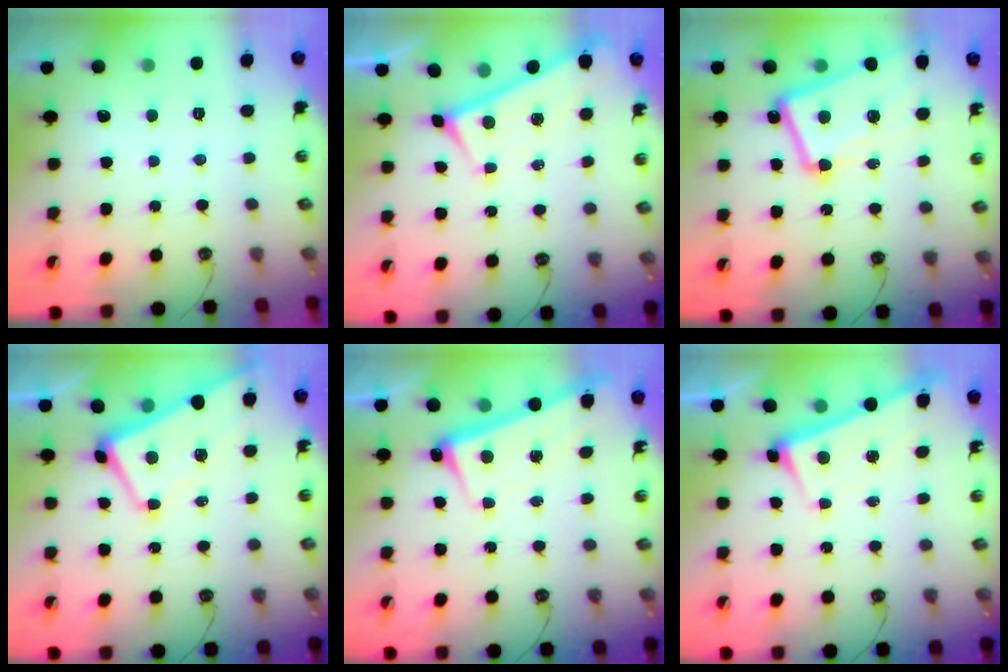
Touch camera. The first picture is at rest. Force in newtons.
{"total": 0.0}
{"total": 10.7, "press": 10.5, "slide": 1.7}
{"total": 1.2, "press": 1.0, "slide": 0.7}
{"total": 2.6, "press": 2.4, "slide": 0.9}
{"total": 2.9, "press": 2.9, "slide": 0.3}